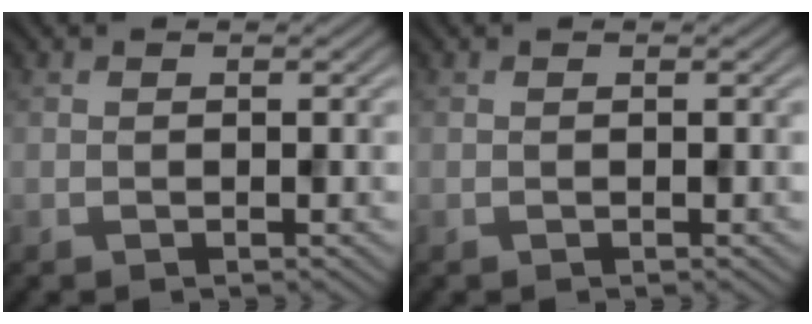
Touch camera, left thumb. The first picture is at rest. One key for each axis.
{"total": 0.0}